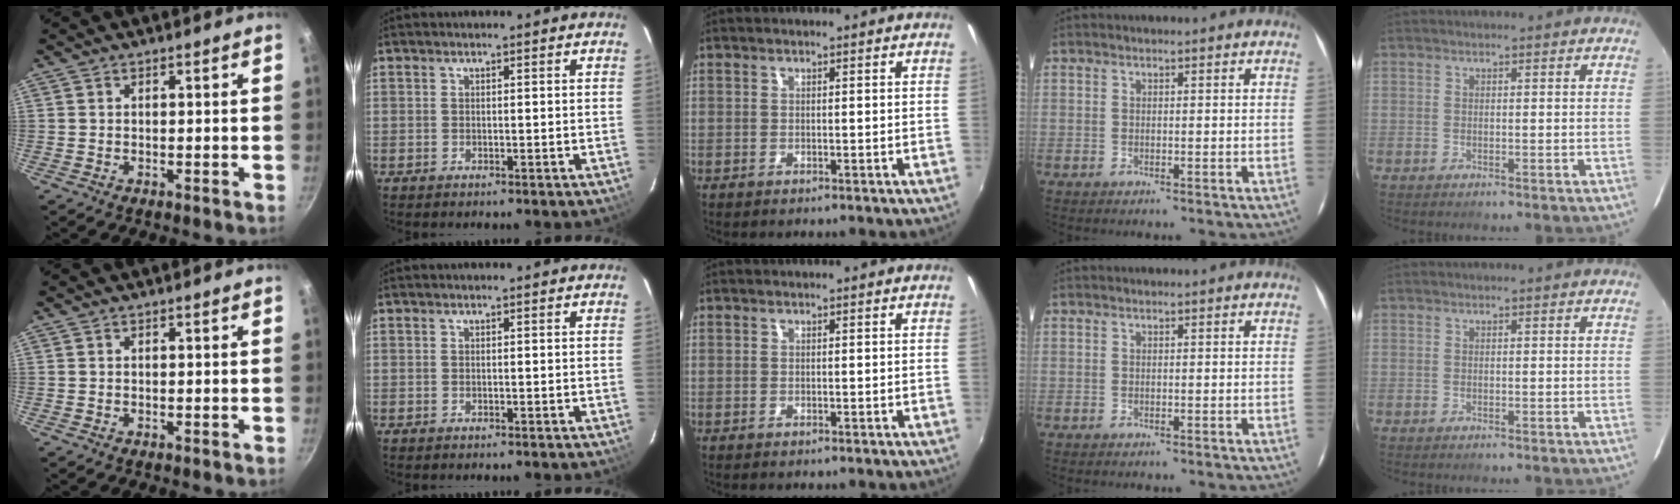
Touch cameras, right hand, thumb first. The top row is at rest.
{}